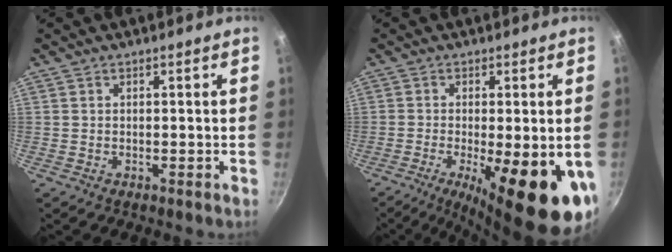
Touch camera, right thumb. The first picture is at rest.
{"total": 18.6, "force": [-5.3, 5.6, 16.9], "torque": [-0.229, -0.014, -0.065]}